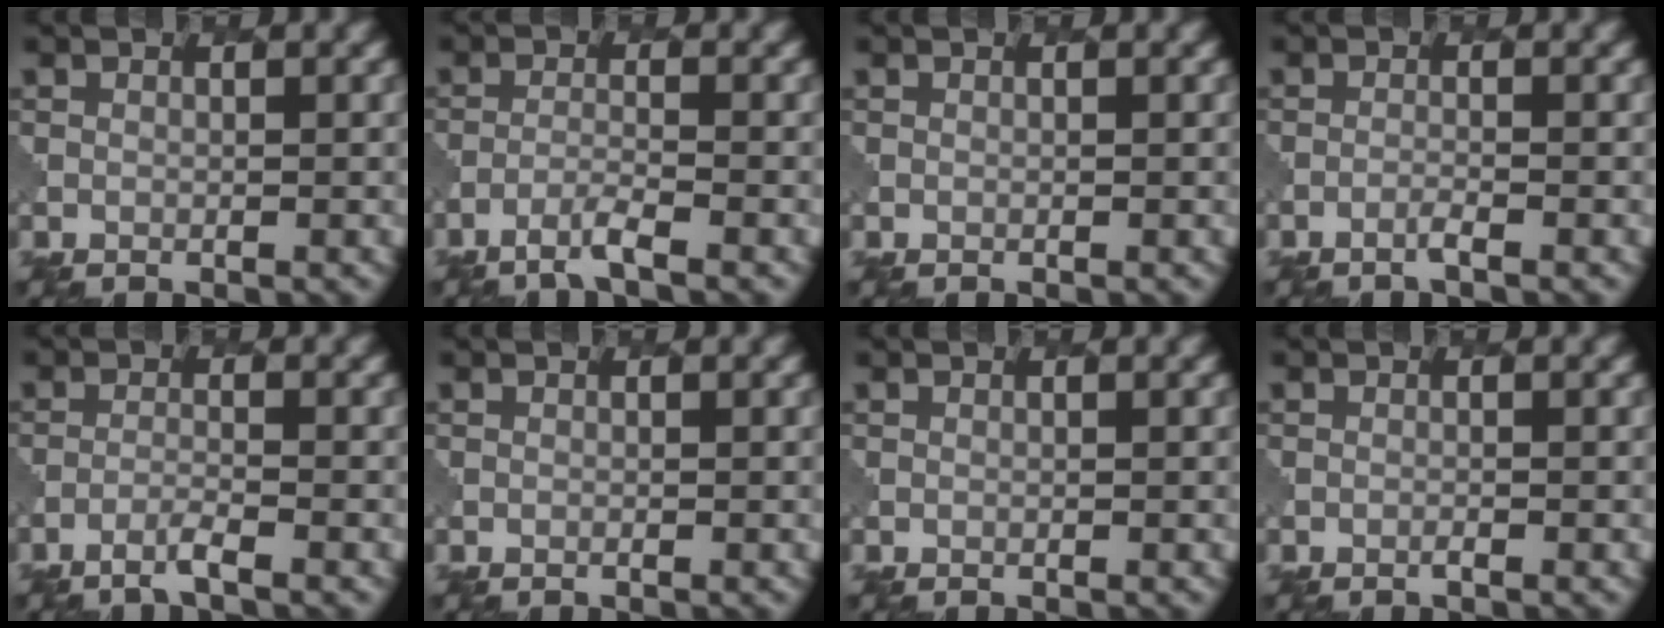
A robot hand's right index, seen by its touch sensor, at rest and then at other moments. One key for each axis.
{"total": 2.1, "fx": -1.5, "fy": 0.1, "fz": 1.4, "tx": -0.027, "ty": -0.001, "tz": -0.040}
{"total": 0.0}
{"total": 0.7, "fx": -0.5, "fy": 0.0, "fz": 0.5, "tx": -0.005, "ty": 0.003, "tz": -0.017}
{"total": 1.5, "fx": -1.1, "fy": 0.0, "fz": 1.0, "tx": -0.018, "ty": 0.002, "tz": -0.033}
{"total": 0.0}
{"total": 0.0}
{"total": 0.0}